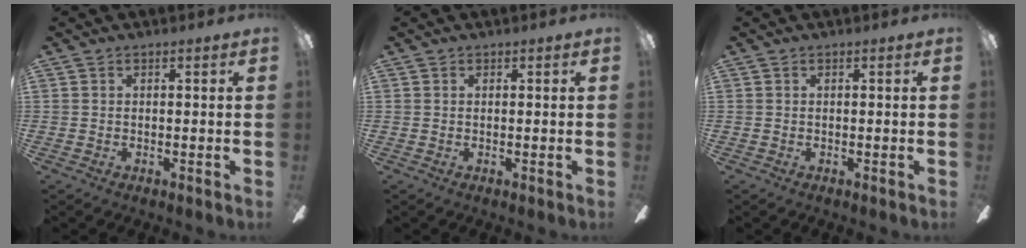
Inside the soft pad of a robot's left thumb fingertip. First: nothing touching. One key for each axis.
{"total": 0.0}
{"total": 0.0}